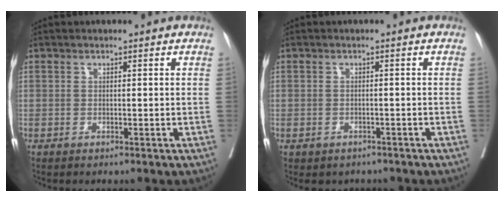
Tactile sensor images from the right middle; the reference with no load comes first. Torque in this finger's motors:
{"motor_torque": [0.49, -0.47, 0.00, 0.02]}